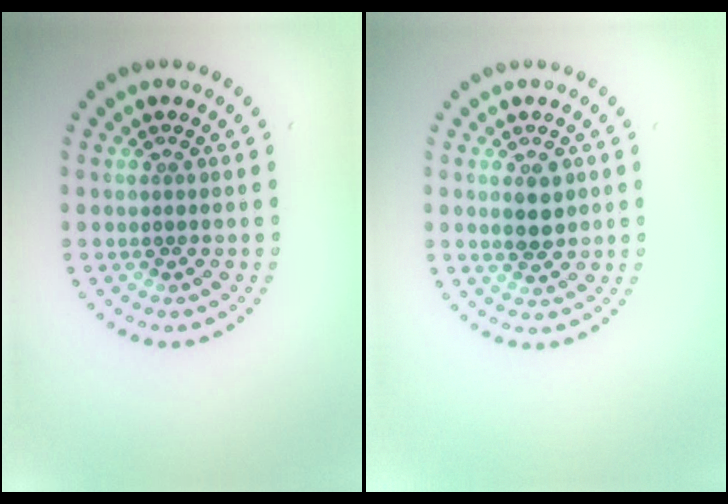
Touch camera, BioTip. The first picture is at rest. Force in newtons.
{"total": 2.2, "press": 2.2, "slide": 0.4}